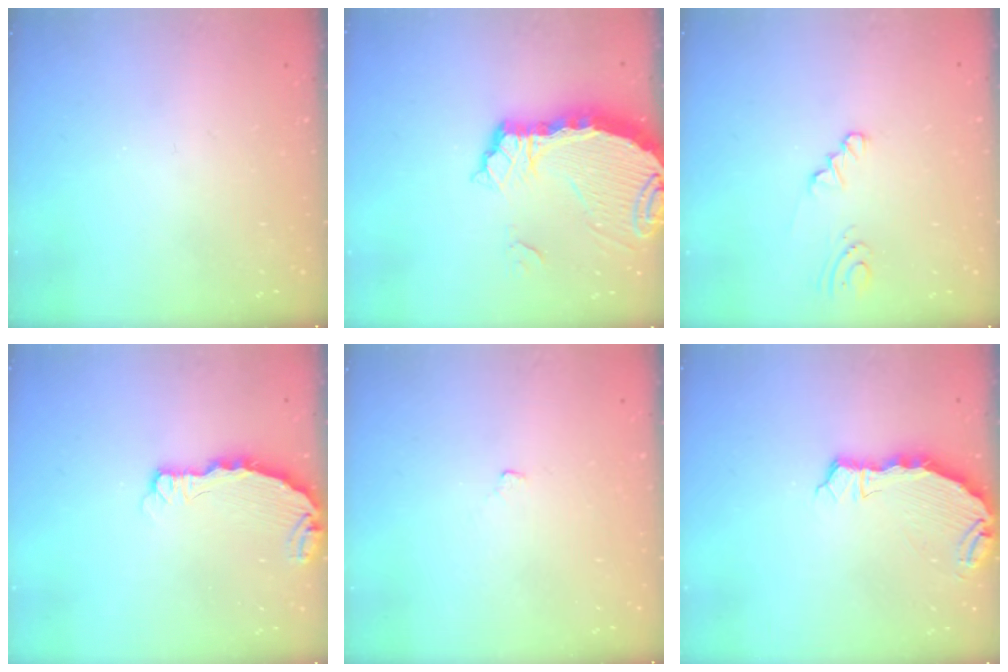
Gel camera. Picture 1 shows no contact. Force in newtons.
{"total": 7.3, "press": 7.3, "slide": 0.8}
{"total": 1.0, "press": 1.0, "slide": 0.1}
{"total": 4.6, "press": 4.6, "slide": 0.5}
{"total": 2.9, "press": 2.9, "slide": 0.4}
{"total": 6.9, "press": 5.2, "slide": 4.5}